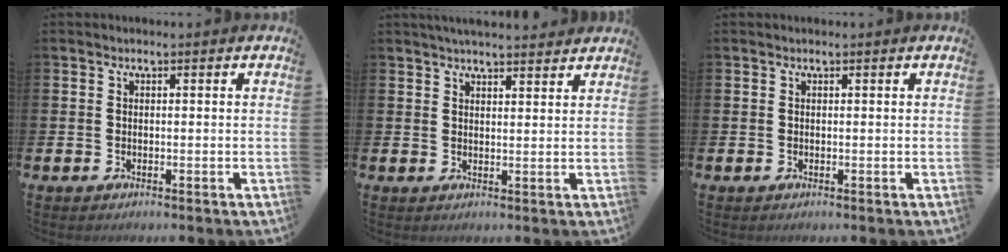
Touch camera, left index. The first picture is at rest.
{"total": 3.4, "force": [3.4, 0.3, 0.6], "torque": [-0.018, -0.011, 0.061]}
{"total": 0.0}